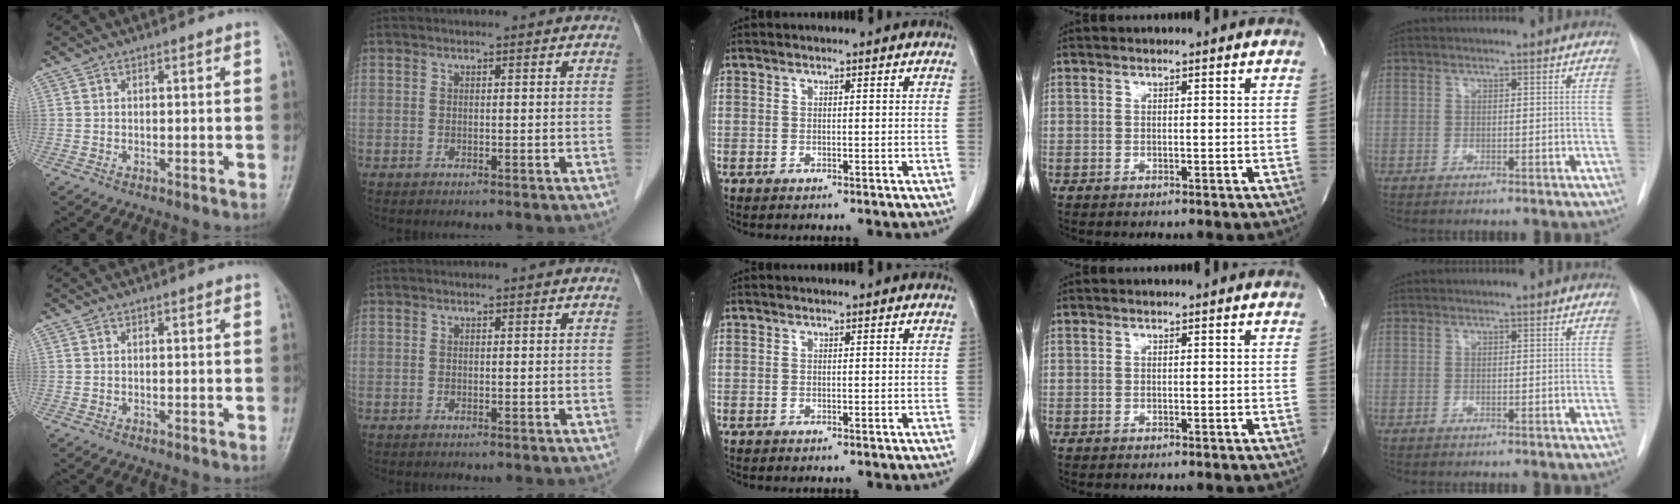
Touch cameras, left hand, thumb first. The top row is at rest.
{}